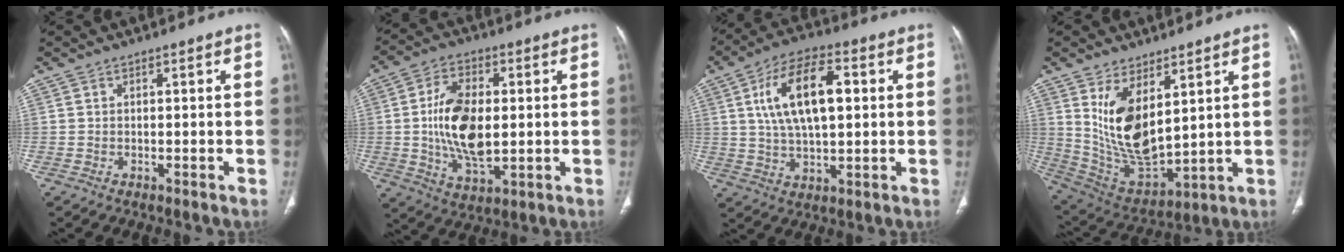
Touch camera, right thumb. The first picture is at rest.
{"total": 13.9, "force": [0.3, 7.6, 11.7], "torque": [-0.207, -0.004, 0.010]}
{"total": 15.0, "force": [3.3, 7.1, 12.7], "torque": [-0.221, 0.010, 0.058]}
{"total": 14.5, "force": [5.1, 7.0, 11.6], "torque": [-0.204, -0.033, 0.124]}